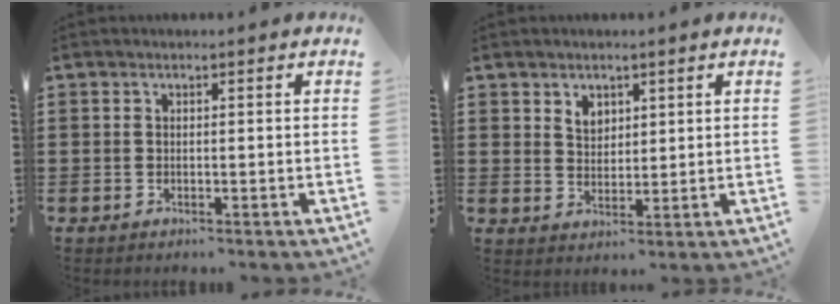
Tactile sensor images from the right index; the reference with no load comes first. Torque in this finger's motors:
{"motor_torque": [0.01, -0.01, 0.03, 0.05]}